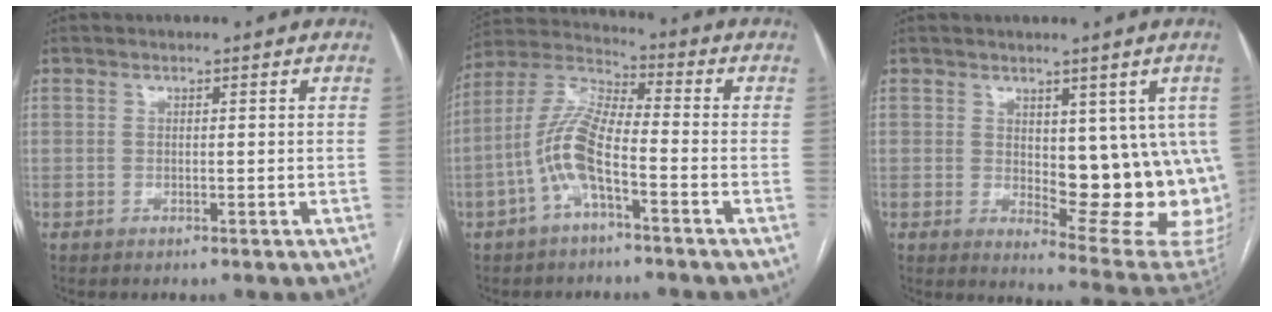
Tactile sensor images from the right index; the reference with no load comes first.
{"total": 9.7, "force": [-3.6, 2.4, 8.7], "torque": [-0.195, 0.018, -0.073]}
{"total": 13.4, "force": [1.0, 5.7, 12.1], "torque": [-0.135, -0.014, 0.026]}